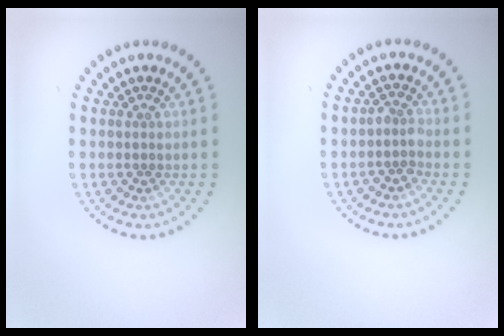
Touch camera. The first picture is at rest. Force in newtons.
{"total": 1.6, "press": 1.3, "slide": 1.0}